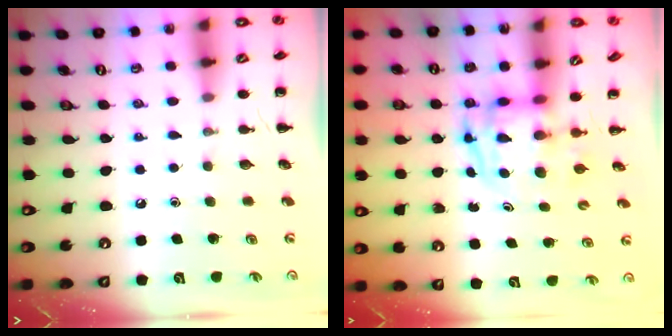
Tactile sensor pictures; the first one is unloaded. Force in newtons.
{"total": 3.8, "press": 3.7, "slide": 0.5}